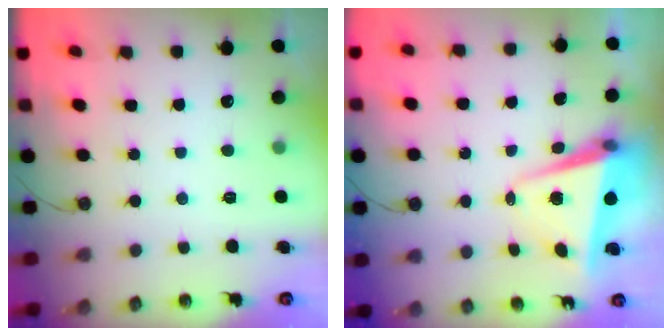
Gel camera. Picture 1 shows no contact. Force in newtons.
{"total": 7.8, "press": 7.8, "slide": 0.3}